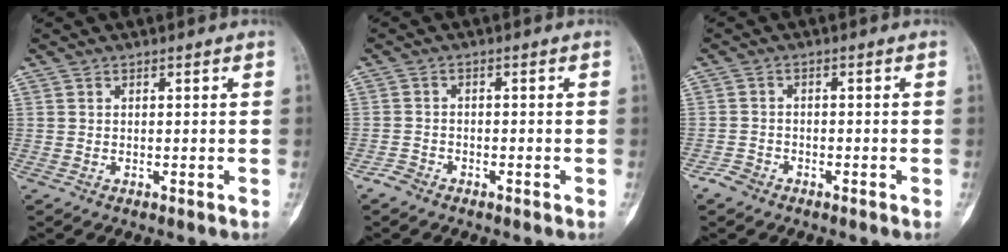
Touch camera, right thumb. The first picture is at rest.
{"total": 2.1, "force": [-1.7, 1.2, 0.5], "torque": [-0.013, 0.005, -0.034]}
{"total": 2.6, "force": [-1.9, 1.6, 0.8], "torque": [-0.017, 0.008, -0.036]}